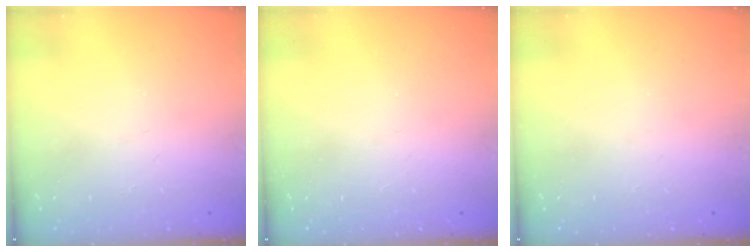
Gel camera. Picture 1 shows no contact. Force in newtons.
{"total": 0.0}
{"total": 0.0}